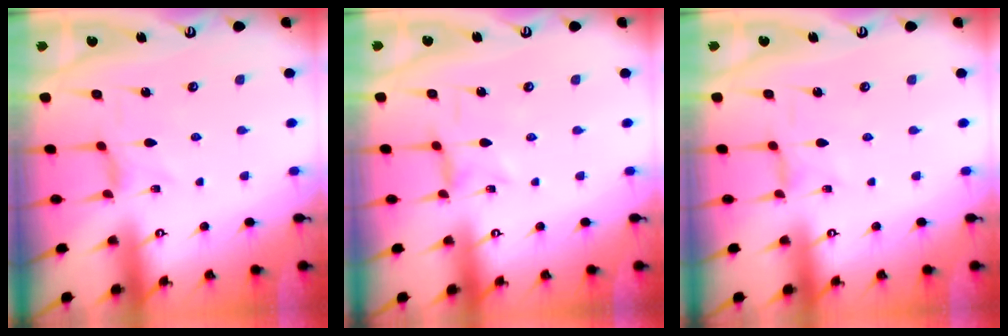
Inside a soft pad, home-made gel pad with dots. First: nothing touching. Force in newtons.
{"total": 0.6, "press": 0.5, "slide": 0.2}
{"total": 0.0}